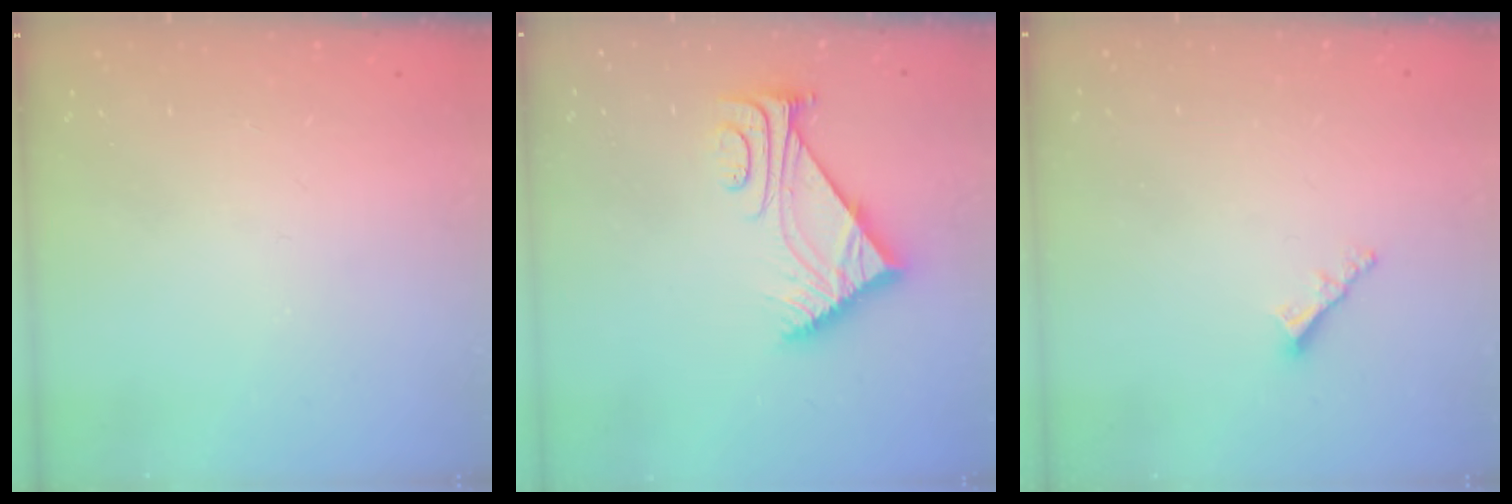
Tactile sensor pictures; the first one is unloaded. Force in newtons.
{"total": 8.1, "press": 8.0, "slide": 1.0}
{"total": 2.3, "press": 2.3, "slide": 0.1}